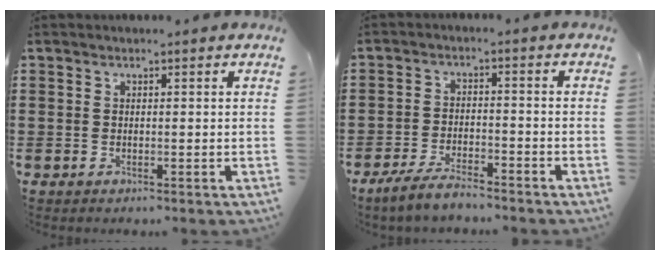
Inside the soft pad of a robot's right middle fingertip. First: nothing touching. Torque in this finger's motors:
{"motor_torque": [2.14, 0.00, 0.06, 0.07]}